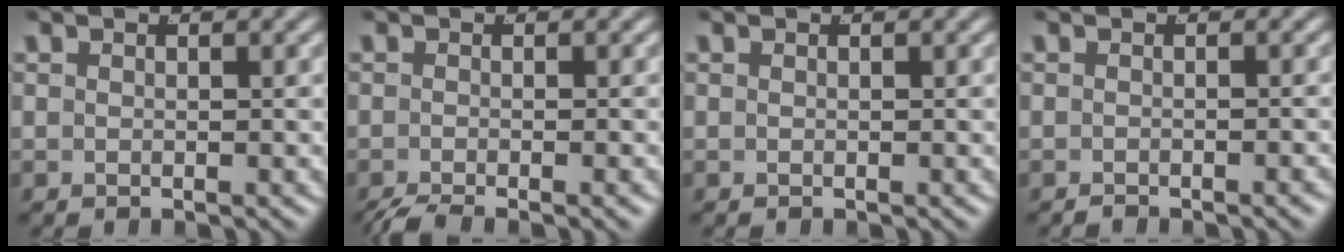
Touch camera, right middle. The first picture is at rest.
{"total": 2.4, "force": [-2.2, 0.2, 1.0], "torque": [-0.011, -0.009, -0.031]}
{"total": 0.0}
{"total": 1.0, "force": [-0.9, -0.5, 0.0], "torque": [0.003, -0.004, -0.015]}